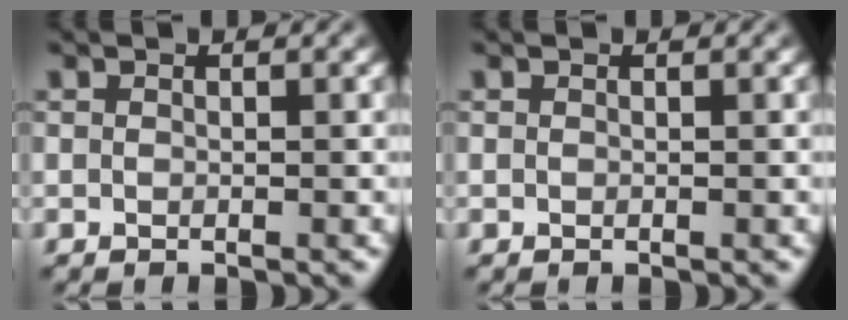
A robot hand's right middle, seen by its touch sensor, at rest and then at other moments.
{"total": 0.0}